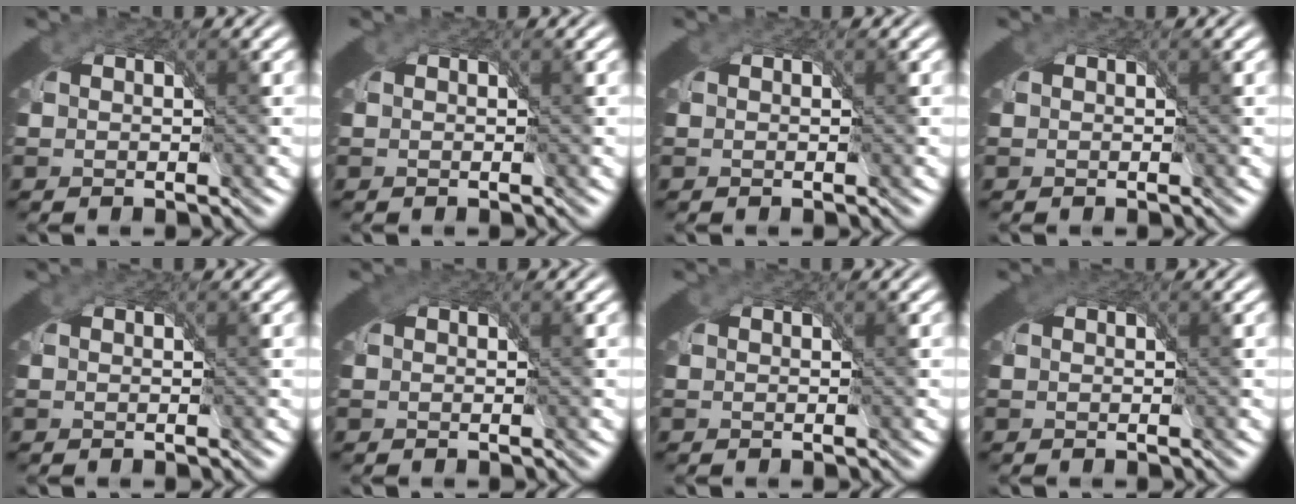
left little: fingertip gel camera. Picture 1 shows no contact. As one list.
[{"total": 0.0}, {"total": 0.0}, {"total": 0.0}, {"total": 0.0}, {"total": 1.6, "force": [0.6, 1.3, 0.7], "torque": [-0.010, -0.001, 0.005]}, {"total": 0.0}, {"total": 1.7, "force": [0.5, 1.4, 0.8], "torque": [-0.013, -0.002, 0.003]}]